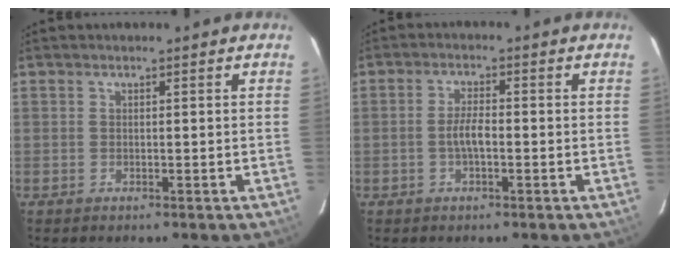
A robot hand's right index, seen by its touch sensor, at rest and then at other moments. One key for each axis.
{"total": 3.5, "fx": -0.9, "fy": 1.0, "fz": 3.2, "tx": -0.064, "ty": 0.003, "tz": -0.016}